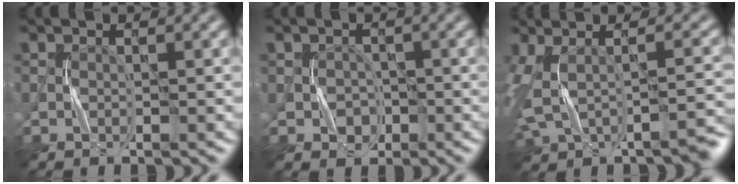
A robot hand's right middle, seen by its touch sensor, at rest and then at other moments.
{"total": 1.4, "force": [-0.4, 1.4, 0.1], "torque": [0.004, -0.001, -0.006]}
{"total": 6.5, "force": [-1.8, 2.8, 5.6], "torque": [-0.110, -0.016, -0.029]}